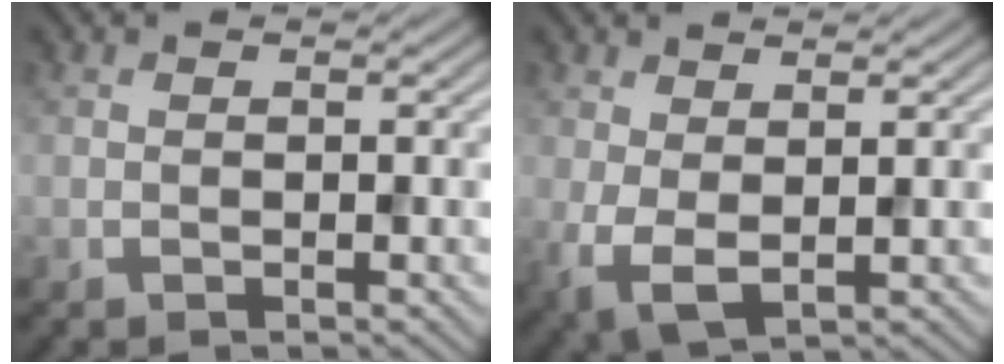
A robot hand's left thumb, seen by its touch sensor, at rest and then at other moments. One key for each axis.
{"total": 3.8, "fx": 0.9, "fy": 1.8, "fz": 3.2, "tx": -0.080, "ty": -0.006, "tz": 0.017}